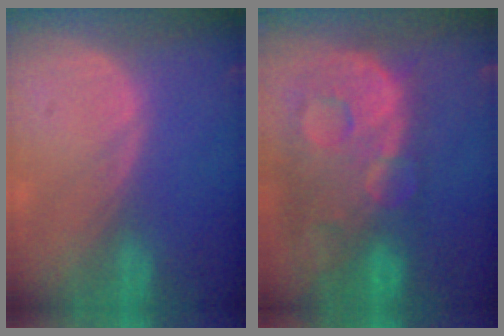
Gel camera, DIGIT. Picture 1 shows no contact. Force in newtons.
{"total": 13.6, "press": 11.1, "slide": 7.9}